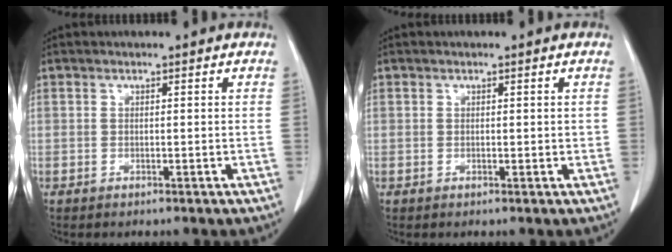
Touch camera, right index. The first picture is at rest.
{"total": 1.0, "force": [0.1, 0.7, 0.7], "torque": [-0.005, 0.002, 0.001]}